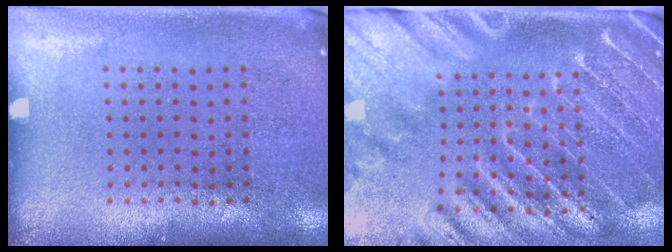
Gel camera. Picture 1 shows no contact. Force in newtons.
{"total": 3.9, "press": 3.4, "slide": 1.8}